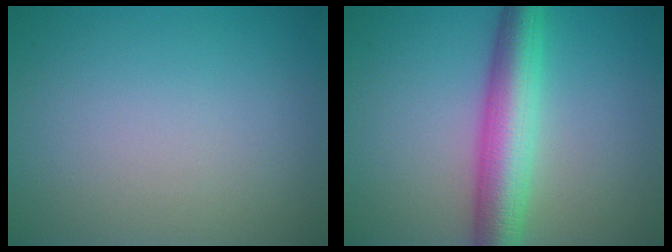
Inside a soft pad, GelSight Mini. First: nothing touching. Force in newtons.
{"total": 6.6, "press": 6.6, "slide": 0.1}